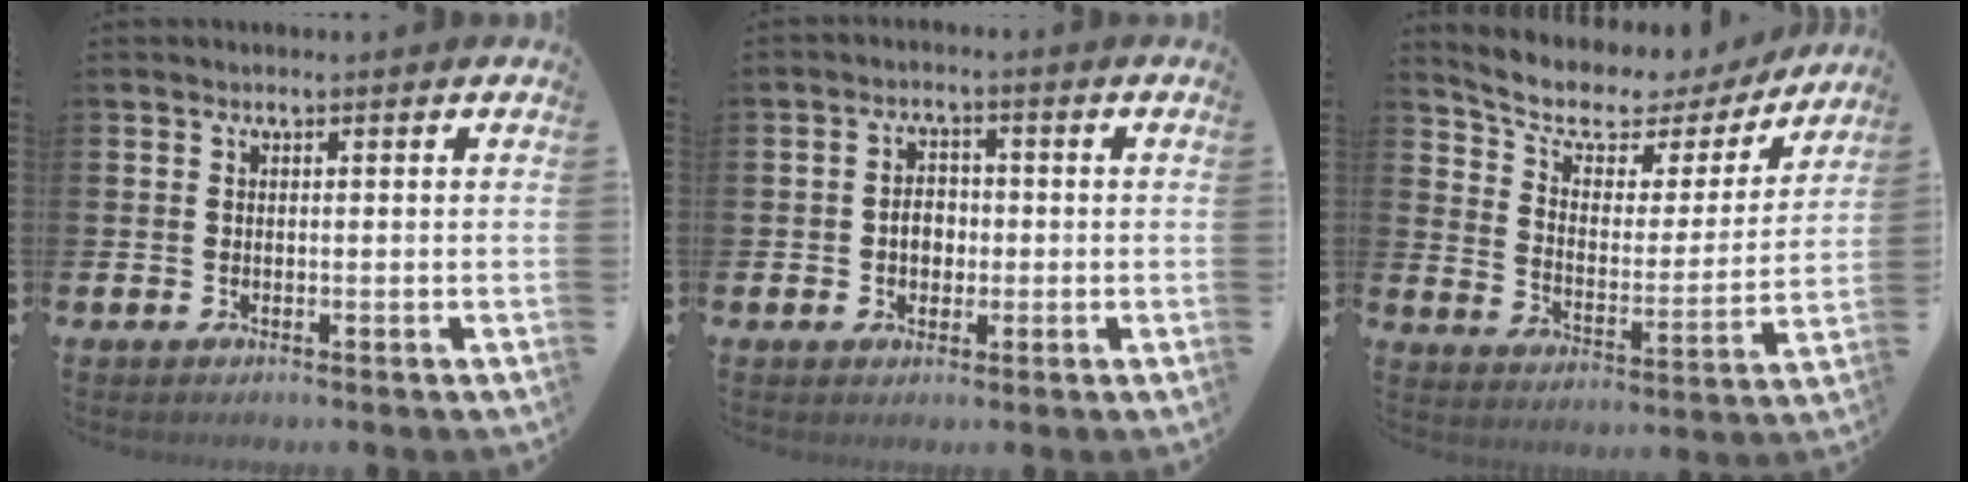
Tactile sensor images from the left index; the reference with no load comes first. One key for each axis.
{"total": 3.2, "fx": -0.5, "fy": 2.4, "fz": 2.1, "tx": -0.023, "ty": 0.001, "tz": -0.016}
{"total": 6.8, "fx": 5.5, "fy": 3.1, "fz": 2.4, "tx": -0.081, "ty": -0.034, "tz": 0.090}